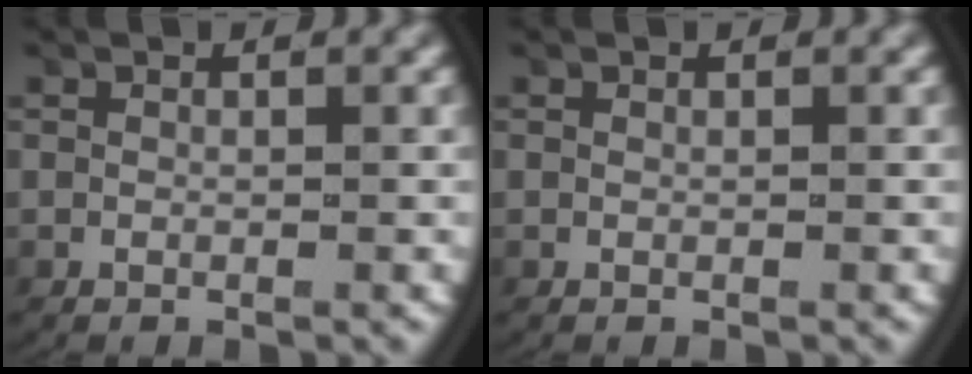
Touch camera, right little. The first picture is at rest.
{"total": 0.0}